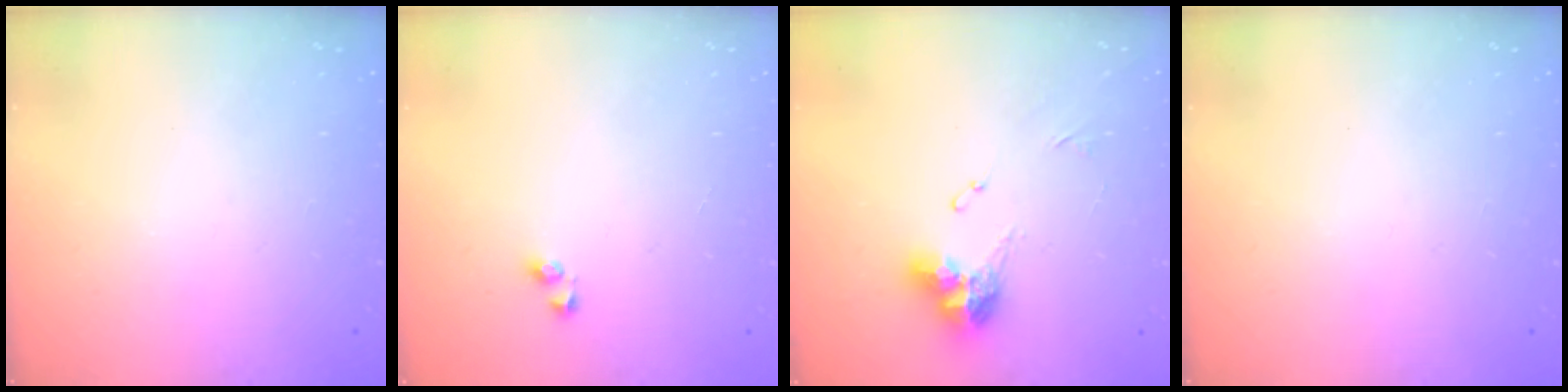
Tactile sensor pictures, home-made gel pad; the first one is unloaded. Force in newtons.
{"total": 3.0, "press": 2.8, "slide": 1.1}
{"total": 10.4, "press": 10.3, "slide": 1.1}
{"total": 0.0}